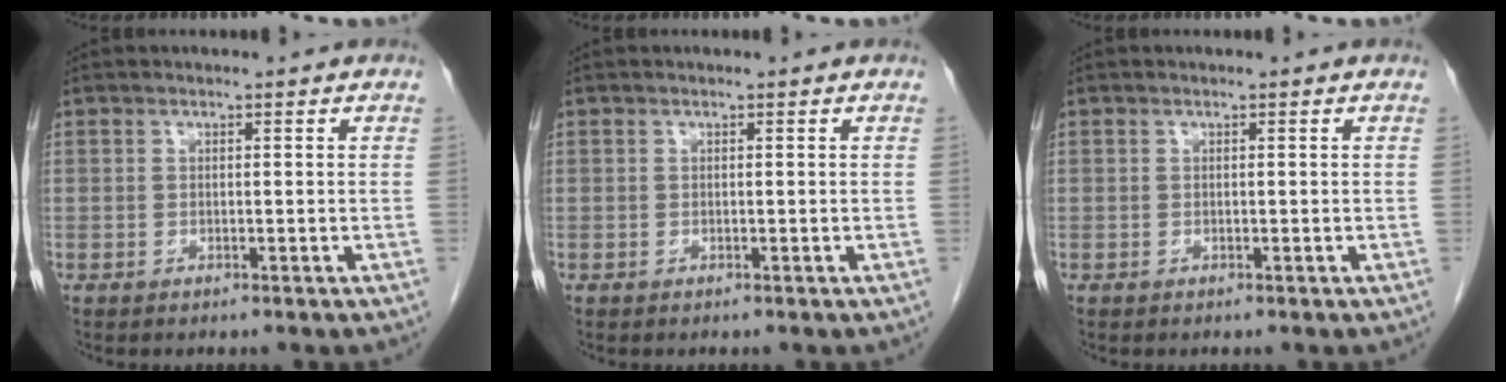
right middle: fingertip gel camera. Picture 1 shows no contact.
{"total": 0.0}
{"total": 0.0}